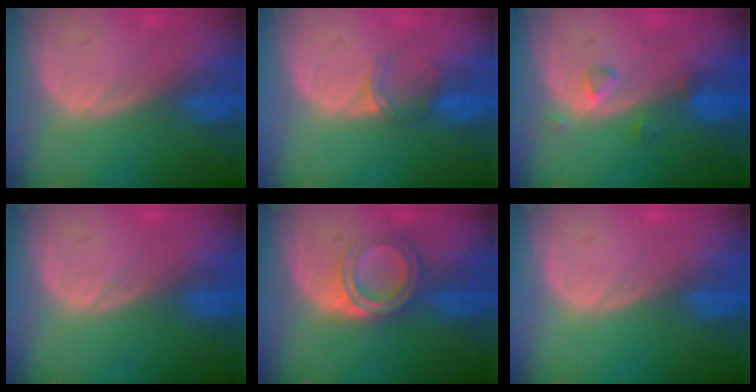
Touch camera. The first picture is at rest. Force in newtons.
{"total": 2.5, "press": 2.0, "slide": 1.4}
{"total": 2.1, "press": 2.1, "slide": 0.1}
{"total": 0.0}
{"total": 5.1, "press": 4.8, "slide": 1.7}
{"total": 0.0}